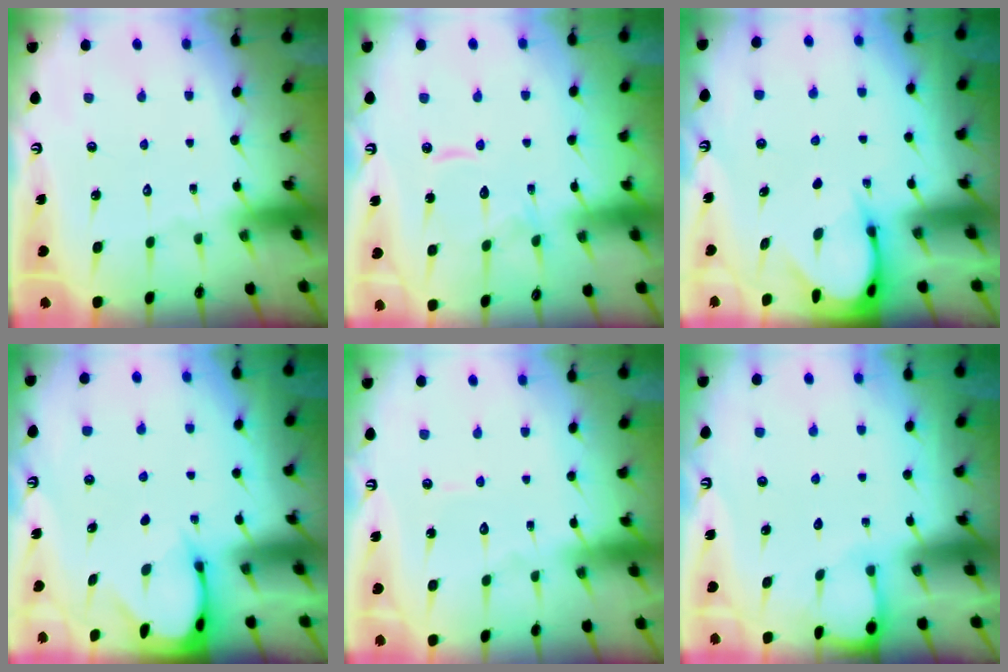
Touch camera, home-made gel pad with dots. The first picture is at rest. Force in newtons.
{"total": 11.3, "press": 11.3, "slide": 0.9}
{"total": 3.8, "press": 3.8, "slide": 0.4}
{"total": 2.5, "press": 2.5, "slide": 0.3}
{"total": 3.5, "press": 3.4, "slide": 0.4}
{"total": 2.7, "press": 2.7, "slide": 0.3}